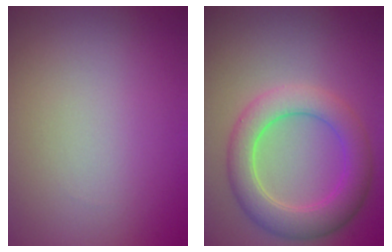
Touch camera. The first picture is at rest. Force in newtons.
{"total": 5.5, "press": 5.5, "slide": 0.4}